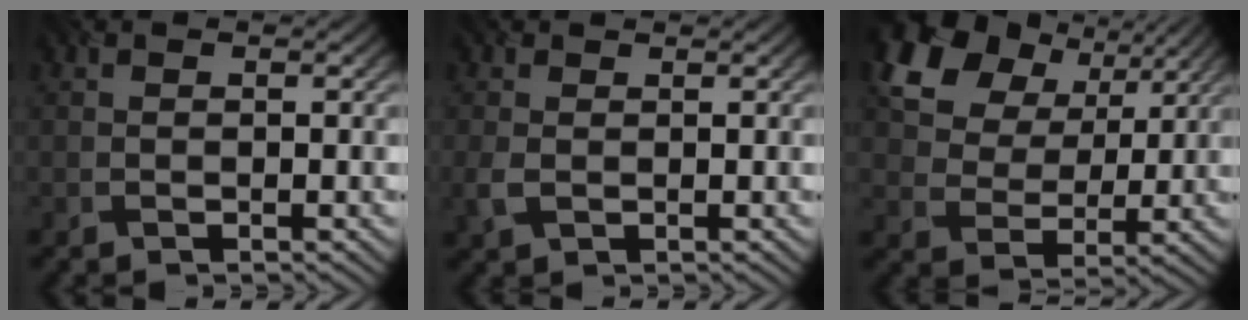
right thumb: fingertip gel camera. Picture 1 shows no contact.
{"total": 2.1, "force": [-0.2, 1.7, 1.2], "torque": [-0.041, -0.010, -0.007]}
{"total": 15.0, "force": [8.2, 9.8, 8.0], "torque": [-0.206, 0.039, 0.145]}